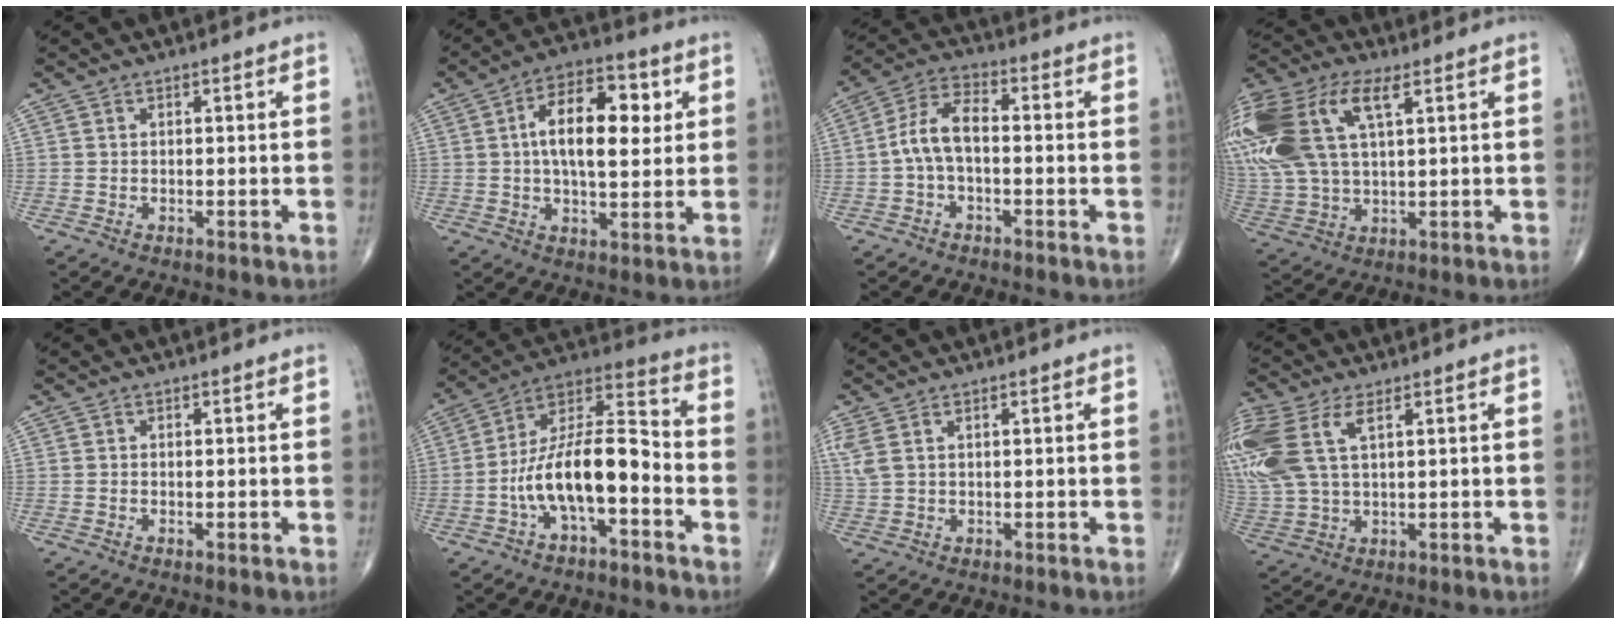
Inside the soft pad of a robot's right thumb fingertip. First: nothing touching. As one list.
[{"total": 14.5, "force": [2.9, 7.1, 12.3], "torque": [-0.176, 0.007, 0.041]}, {"total": 7.5, "force": [-1.0, 3.7, 6.4], "torque": [-0.128, 0.032, -0.028]}, {"total": 24.8, "force": [8.9, 12.8, 19.2], "torque": [-0.481, 0.031, 0.170]}, {"total": 0.0}, {"total": 14.8, "force": [-4.5, 5.8, 12.9], "torque": [-0.229, 0.062, -0.084]}, {"total": 3.4, "force": [1.5, 1.5, 2.6], "torque": [-0.085, 0.010, 0.040]}, {"total": 16.5, "force": [5.8, 8.7, 12.8], "torque": [-0.340, 0.007, 0.117]}]